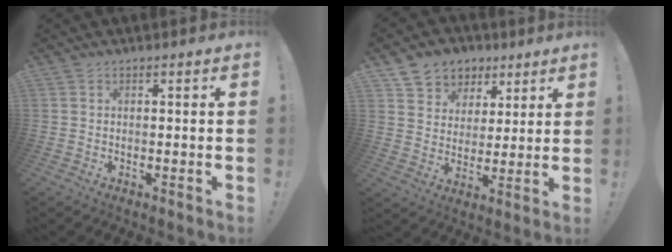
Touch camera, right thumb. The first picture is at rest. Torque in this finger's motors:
{"motor_torque": [0.49, 0.50, 0.00, 0.00, 0.00]}